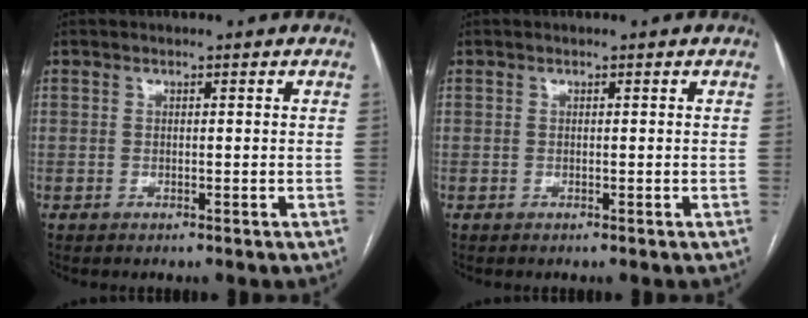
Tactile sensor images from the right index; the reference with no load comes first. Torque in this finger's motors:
{"motor_torque": [0.00, 0.00, 0.00, 0.00]}